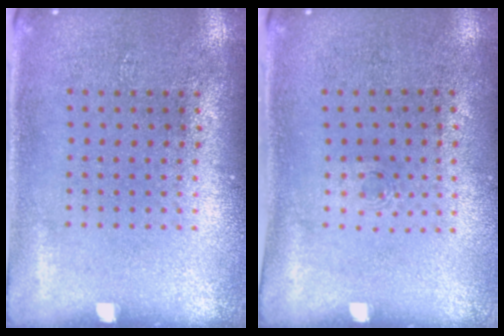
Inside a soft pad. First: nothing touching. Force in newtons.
{"total": 0.5, "press": 0.3, "slide": 0.4}